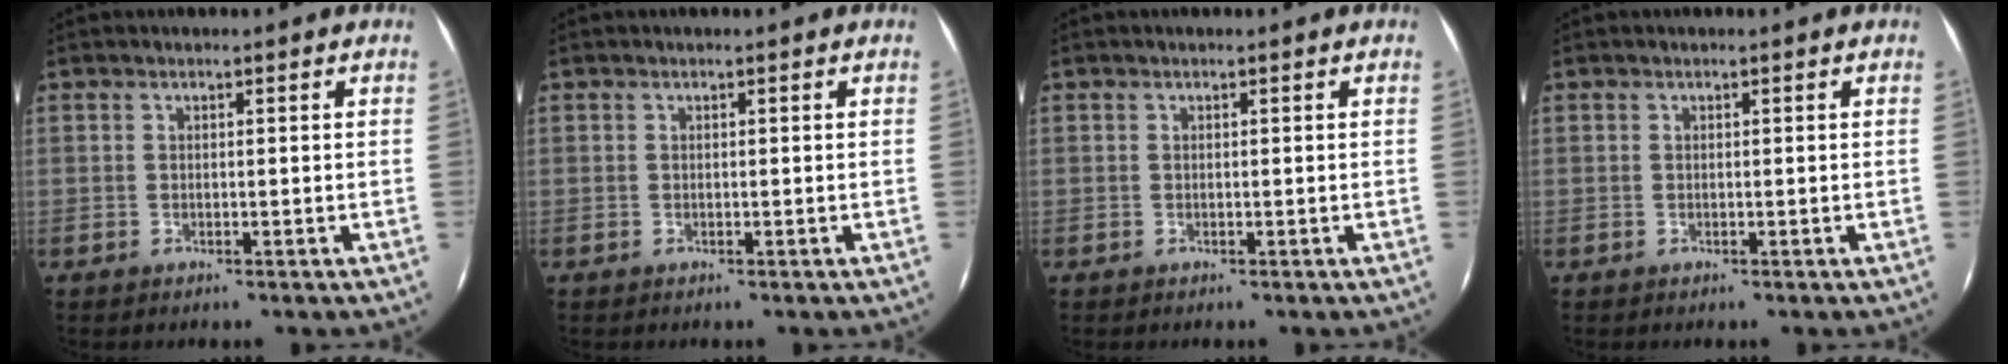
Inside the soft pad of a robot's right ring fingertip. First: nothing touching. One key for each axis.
{"total": 0.0}
{"total": 0.0}
{"total": 0.0}